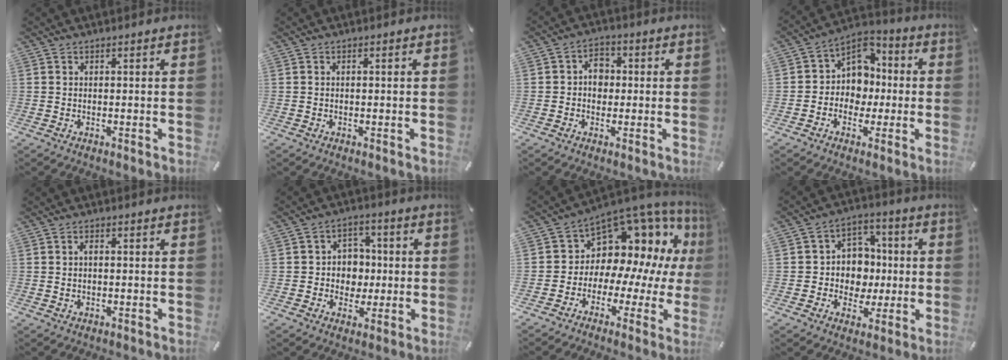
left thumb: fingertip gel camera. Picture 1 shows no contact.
{"total": 0.5, "force": [-0.1, 0.3, 0.4], "torque": [-0.009, 0.000, -0.002]}
{"total": 5.2, "force": [-0.3, 4.3, 2.9], "torque": [-0.035, 0.004, -0.012]}
{"total": 9.1, "force": [-0.6, 8.6, 2.8], "torque": [-0.050, 0.008, -0.007]}
{"total": 1.7, "force": [0.2, 0.9, 1.4], "torque": [-0.030, 0.004, 0.002]}
{"total": 7.5, "force": [-0.6, 7.2, 1.9], "torque": [-0.021, 0.009, -0.010]}
{"total": 10.8, "force": [6.5, 7.7, 3.8], "torque": [-0.069, -0.087, 0.117]}
{"total": 10.2, "force": [-1.0, 9.8, 2.5], "torque": [-0.035, 0.008, -0.009]}